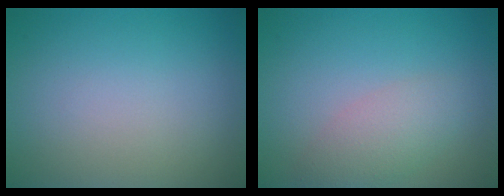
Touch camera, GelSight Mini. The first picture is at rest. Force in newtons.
{"total": 2.9, "press": 2.9, "slide": 0.2}